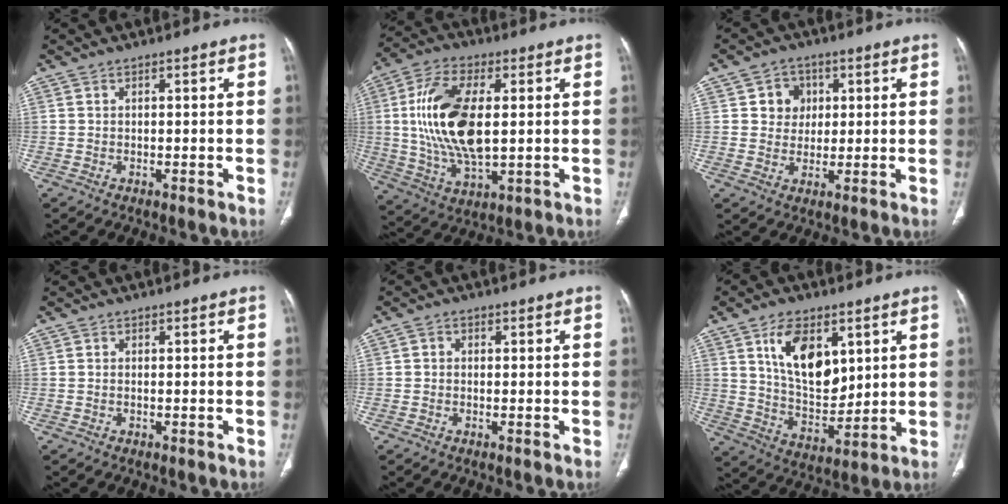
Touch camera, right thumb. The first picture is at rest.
{"total": 17.6, "force": [1.7, 8.6, 15.2], "torque": [-0.301, -0.005, 0.036]}
{"total": 5.5, "force": [1.4, 5.0, 1.8], "torque": [0.002, 0.002, 0.021]}
{"total": 0.0}
{"total": 0.9, "force": [0.0, 0.8, 0.5], "torque": [-0.002, 0.003, -0.005]}
{"total": 13.9, "force": [5.5, 7.9, 10.1], "torque": [-0.141, -0.035, 0.111]}